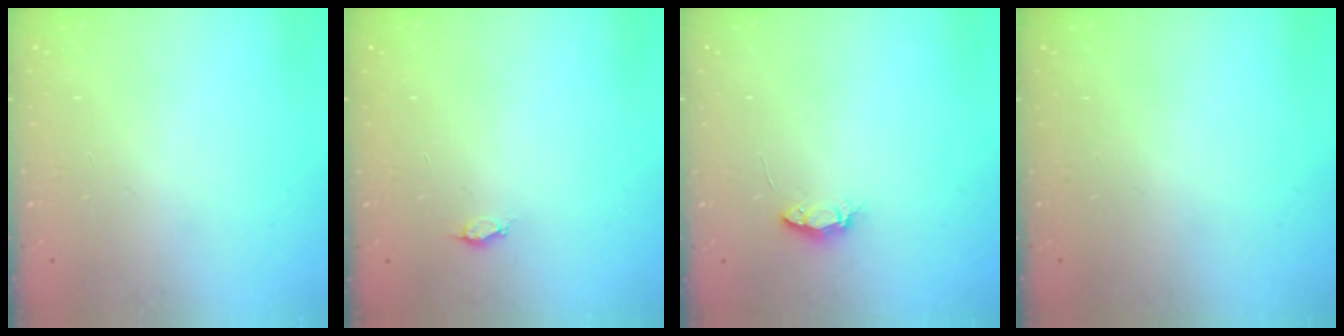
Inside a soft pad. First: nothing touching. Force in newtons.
{"total": 1.8, "press": 1.8, "slide": 0.3}
{"total": 4.0, "press": 3.9, "slide": 0.5}
{"total": 0.0}